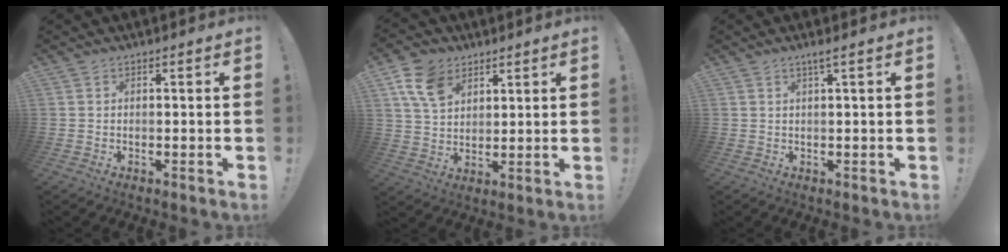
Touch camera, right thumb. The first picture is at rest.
{"total": 11.0, "force": [6.0, 7.2, 5.7], "torque": [-0.101, -0.018, 0.119]}
{"total": 2.2, "force": [1.2, -0.2, 1.8], "torque": [-0.034, -0.001, 0.019]}